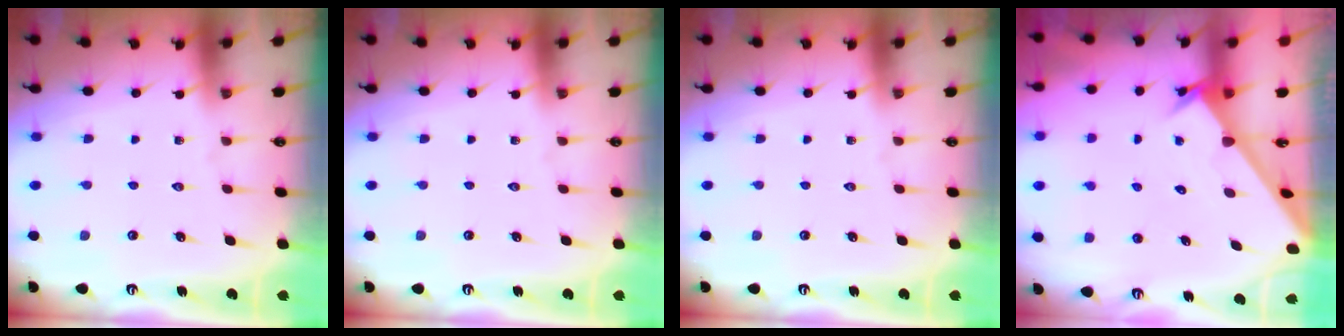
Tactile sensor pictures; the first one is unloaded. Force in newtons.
{"total": 0.0}
{"total": 0.0}
{"total": 2.5, "press": 2.5, "slide": 0.2}